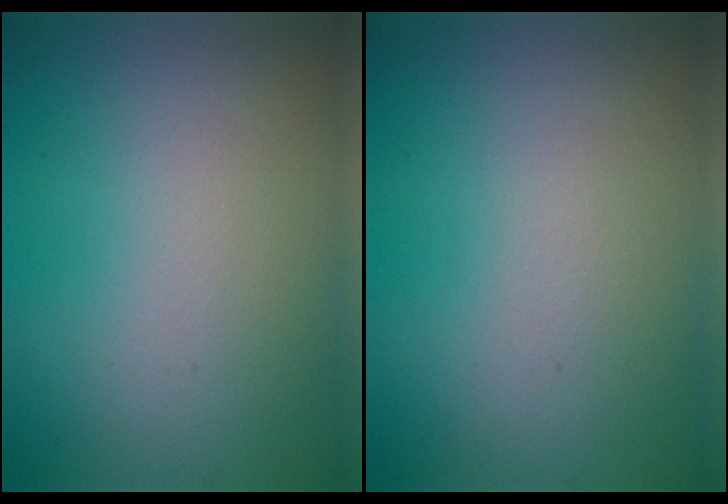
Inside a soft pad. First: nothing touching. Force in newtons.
{"total": 0.0}